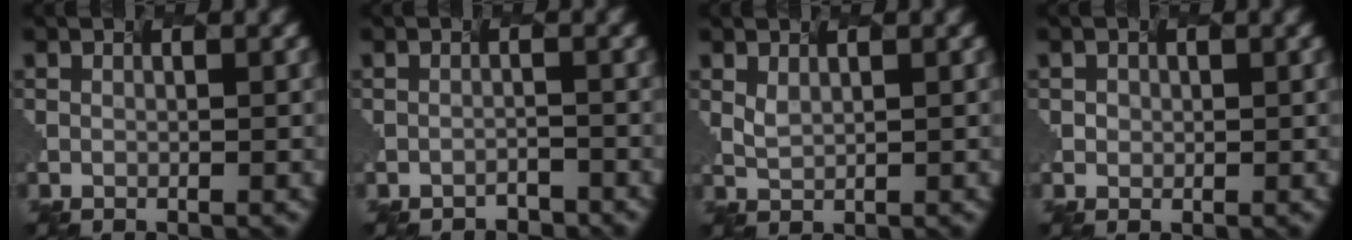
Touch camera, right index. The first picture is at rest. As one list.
[{"total": 2.2, "force": [-1.9, -0.8, -0.8], "torque": [-0.004, -0.007, -0.012]}, {"total": 0.8, "force": [0.4, -0.5, -0.4], "torque": [-0.022, -0.012, 0.034]}, {"total": 1.4, "force": [-0.5, -0.4, -1.2], "torque": [-0.005, -0.007, 0.020]}]